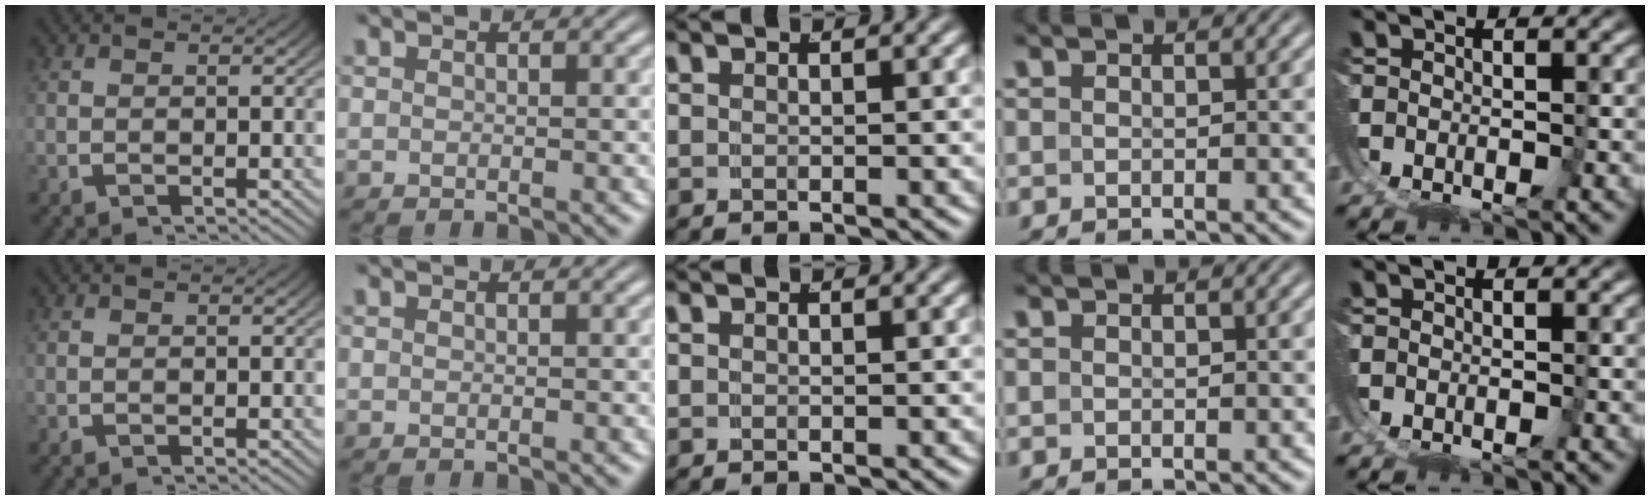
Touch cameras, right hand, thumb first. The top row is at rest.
{}